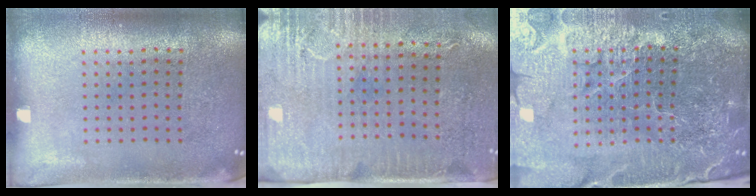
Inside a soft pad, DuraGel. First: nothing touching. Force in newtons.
{"total": 3.0, "press": 2.5, "slide": 1.7}
{"total": 6.2, "press": 5.5, "slide": 2.8}